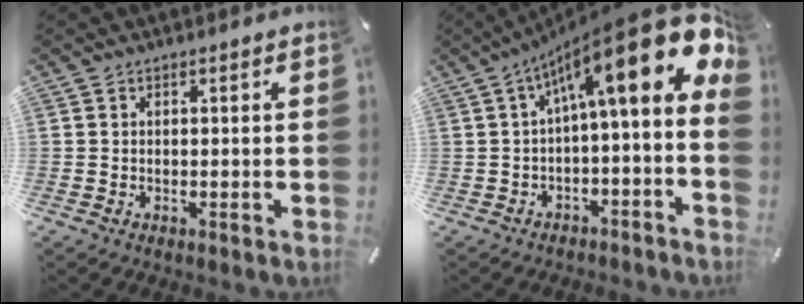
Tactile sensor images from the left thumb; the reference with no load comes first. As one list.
[{"total": 20.3, "force": [8.2, 5.4, 17.8], "torque": [-0.264, -0.065, 0.135]}]